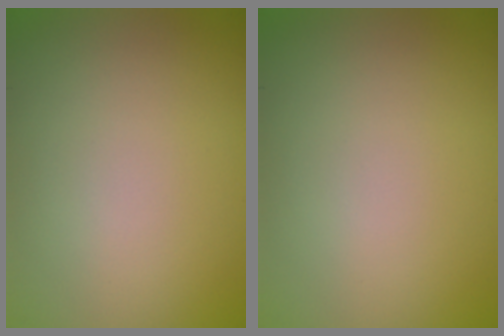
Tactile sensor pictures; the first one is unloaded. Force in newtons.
{"total": 0.0}